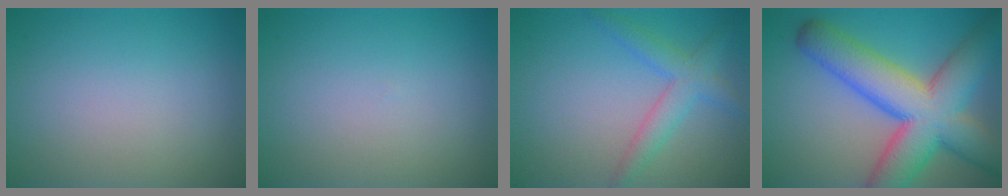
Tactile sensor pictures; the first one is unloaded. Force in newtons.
{"total": 0.0}
{"total": 2.4, "press": 2.4, "slide": 0.2}
{"total": 12.2, "press": 12.2, "slide": 0.5}